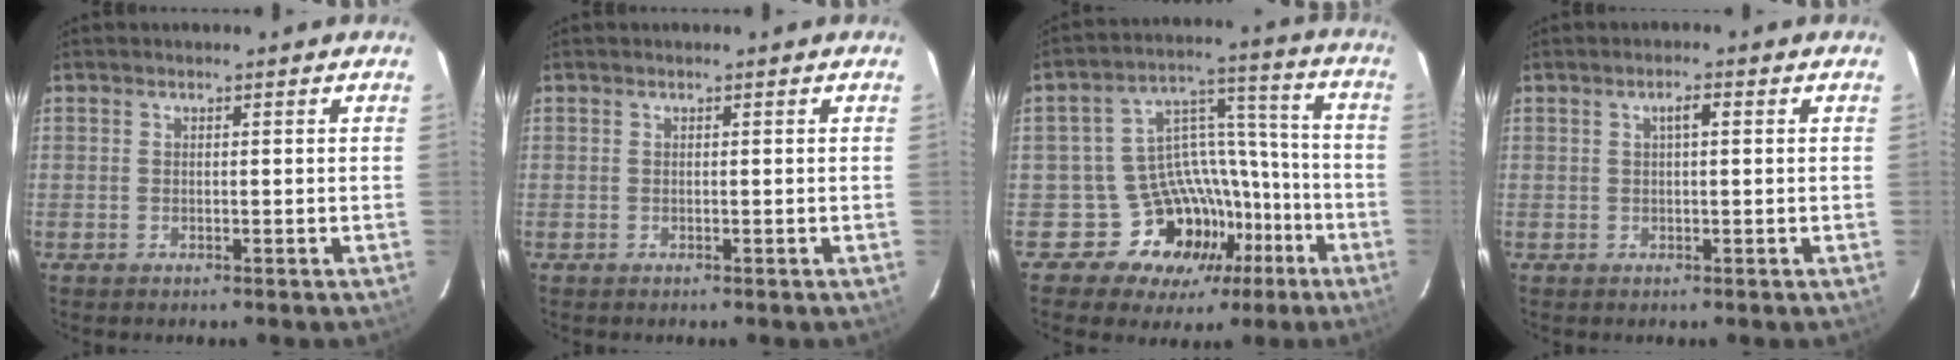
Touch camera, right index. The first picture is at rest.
{"total": 0.0}
{"total": 15.5, "force": [-9.3, 11.4, 5.0], "torque": [-0.083, 0.059, -0.126]}
{"total": 1.8, "force": [0.5, 0.5, 1.7], "torque": [-0.031, 0.008, 0.009]}